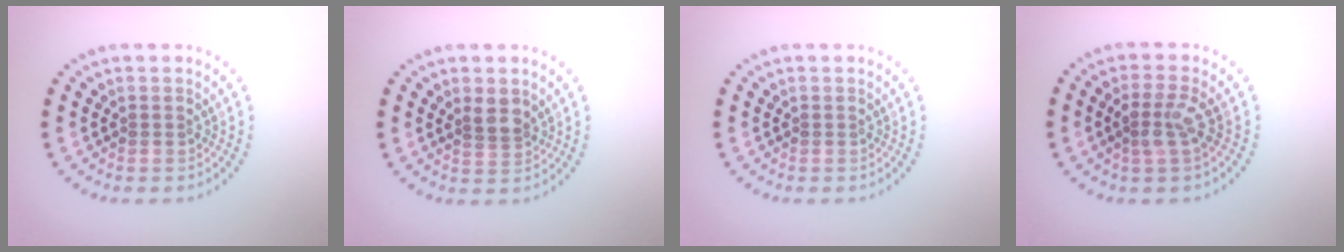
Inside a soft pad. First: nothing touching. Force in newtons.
{"total": 2.0, "press": 1.7, "slide": 1.1}
{"total": 0.0}
{"total": 2.3, "press": 2.0, "slide": 1.2}